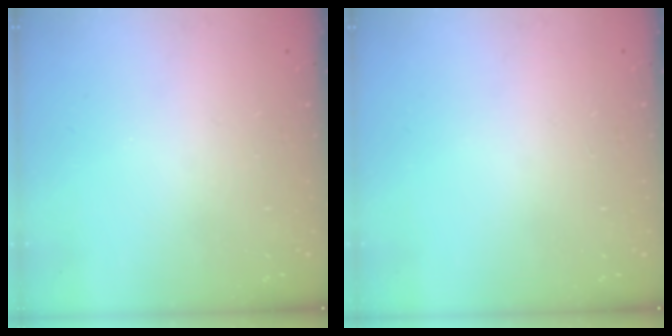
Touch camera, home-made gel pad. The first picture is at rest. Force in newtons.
{"total": 0.0}